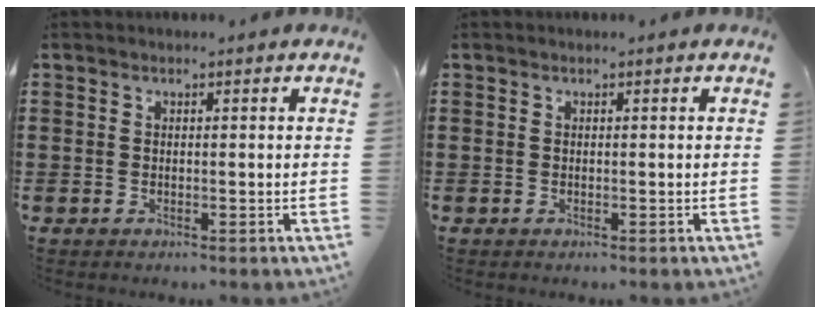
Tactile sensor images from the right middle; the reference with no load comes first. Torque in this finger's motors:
{"motor_torque": [0.04, -0.04, 0.00, 0.00]}